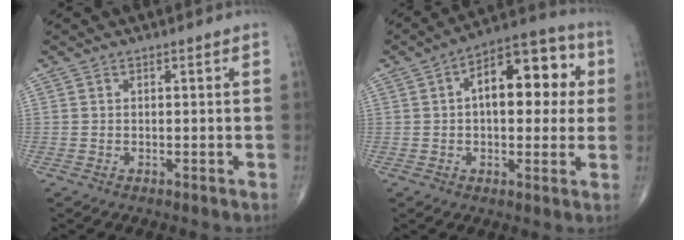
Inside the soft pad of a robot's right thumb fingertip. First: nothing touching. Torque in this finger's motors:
{"motor_torque": [1.02, 3.45, 1.38, 0.34, 0.11]}